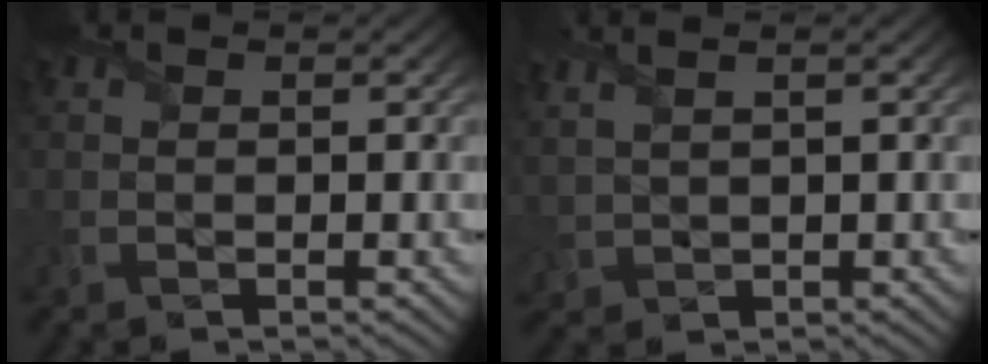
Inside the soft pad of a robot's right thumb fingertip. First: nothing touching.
{"total": 2.3, "force": [1.7, 0.2, 1.5], "torque": [-0.043, 0.008, 0.042]}